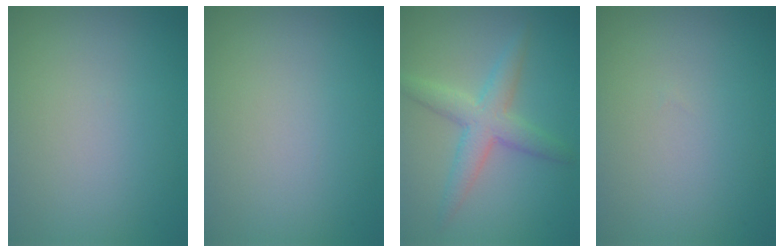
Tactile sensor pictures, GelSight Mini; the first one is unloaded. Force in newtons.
{"total": 0.0}
{"total": 3.9, "press": 3.9, "slide": 0.1}
{"total": 0.0}